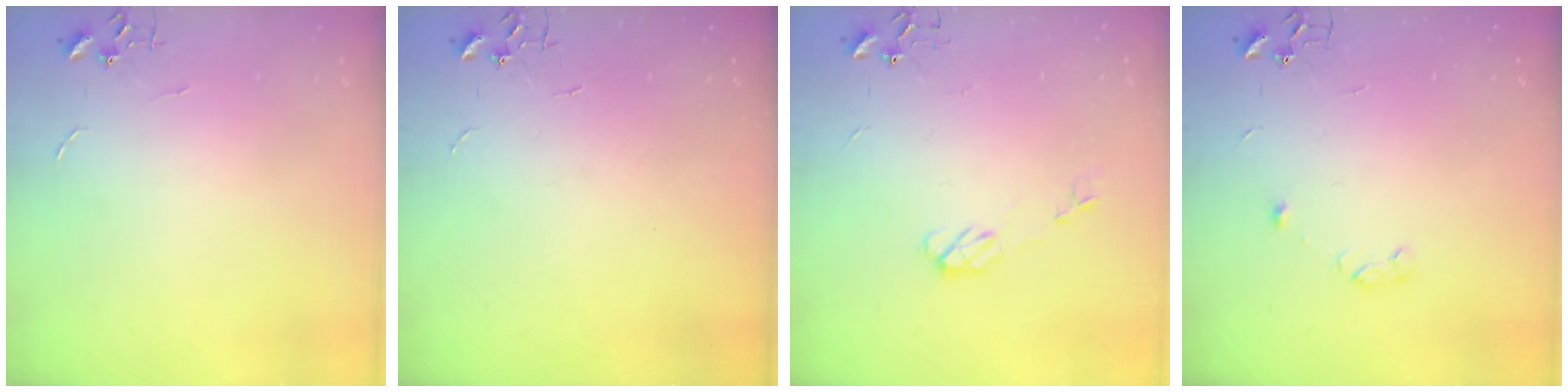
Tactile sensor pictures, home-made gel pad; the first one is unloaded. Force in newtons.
{"total": 0.0}
{"total": 4.6, "press": 4.6, "slide": 0.4}
{"total": 4.3, "press": 4.2, "slide": 0.7}